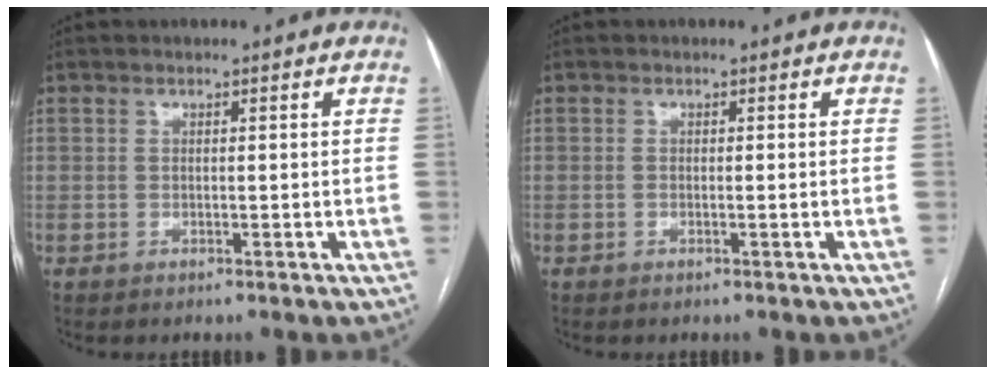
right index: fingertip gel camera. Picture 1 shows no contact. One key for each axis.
{"total": 0.0}